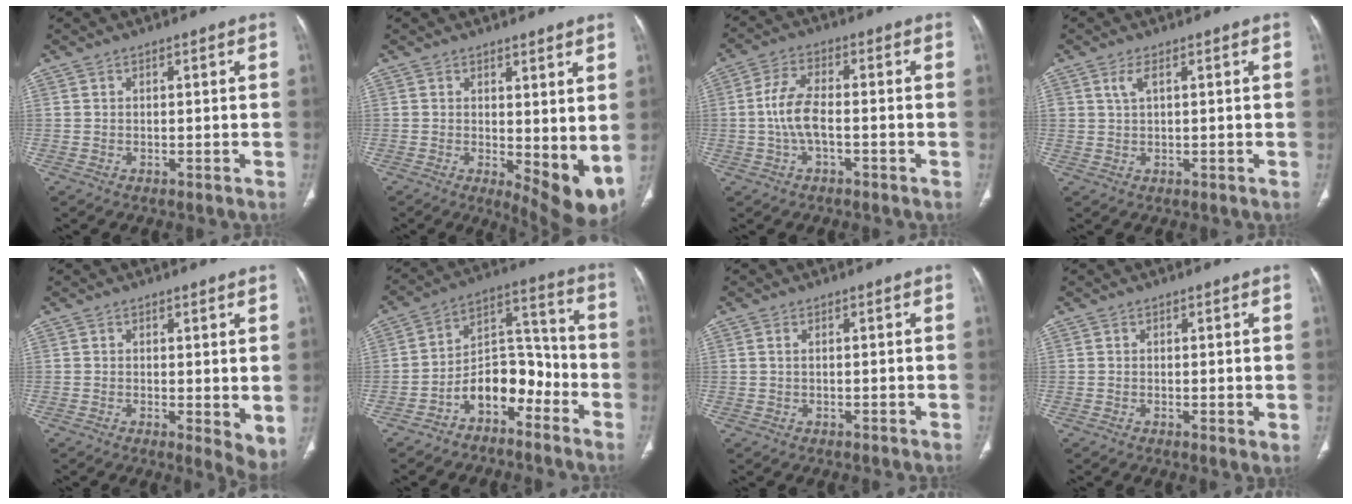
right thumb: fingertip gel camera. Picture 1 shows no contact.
{"total": 9.3, "force": [0.9, 4.0, 8.3], "torque": [-0.098, -0.025, 0.024]}
{"total": 6.6, "force": [-1.1, 3.1, 5.8], "torque": [-0.123, 0.019, -0.023]}
{"total": 2.2, "force": [1.0, 0.8, 1.8], "torque": [-0.043, 0.003, 0.026]}
{"total": 4.2, "force": [0.5, 1.8, 3.7], "torque": [-0.050, -0.015, 0.008]}
{"total": 10.7, "force": [-5.9, 6.5, 6.1], "torque": [-0.068, 0.088, -0.108]}
{"total": 0.7, "force": [0.2, 0.3, 0.5], "torque": [-0.017, 0.006, 0.005]}
{"total": 1.3, "force": [0.3, 0.5, 1.1], "torque": [-0.020, -0.007, 0.002]}